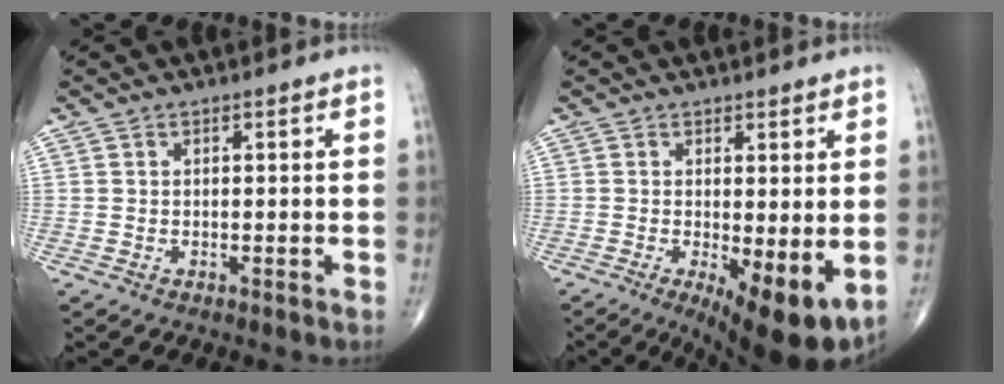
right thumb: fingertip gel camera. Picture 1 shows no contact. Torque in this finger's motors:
{"motor_torque": [-0.09, 0.89, 0.19, -0.28, 0.09]}